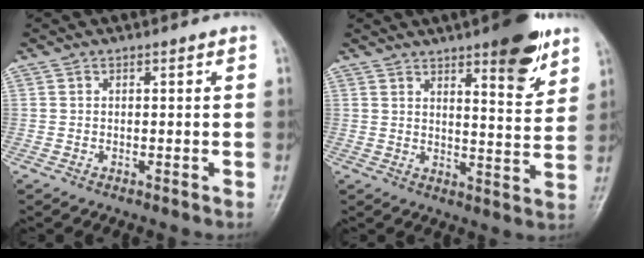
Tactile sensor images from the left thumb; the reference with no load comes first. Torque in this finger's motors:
{"motor_torque": [2.13, 0.73, 1.07, -0.95, 0.18]}